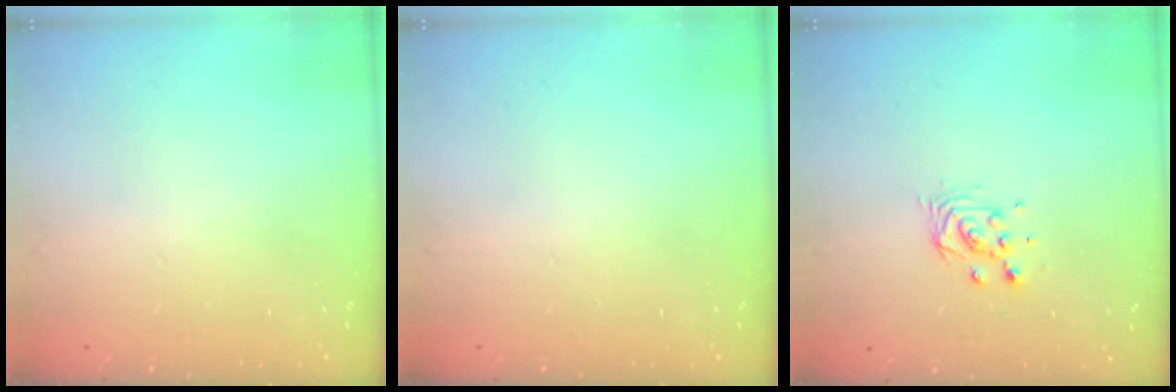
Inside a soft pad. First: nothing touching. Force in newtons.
{"total": 0.0}
{"total": 4.0, "press": 4.0, "slide": 0.1}